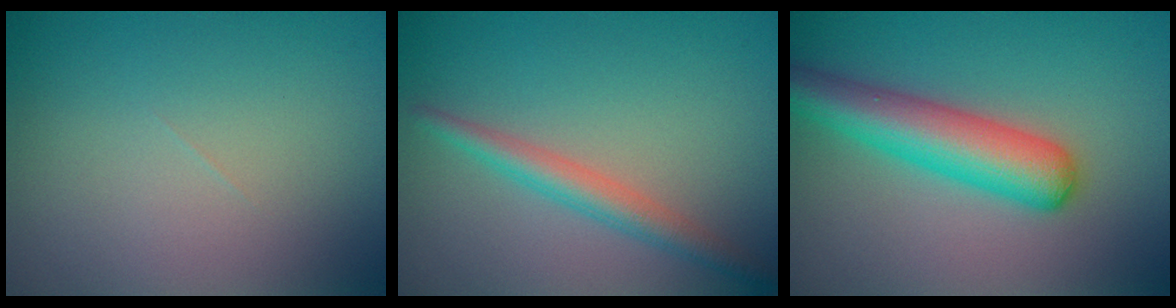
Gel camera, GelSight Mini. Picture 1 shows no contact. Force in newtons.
{"total": 2.9, "press": 2.9, "slide": 0.2}
{"total": 6.2, "press": 6.2, "slide": 0.2}